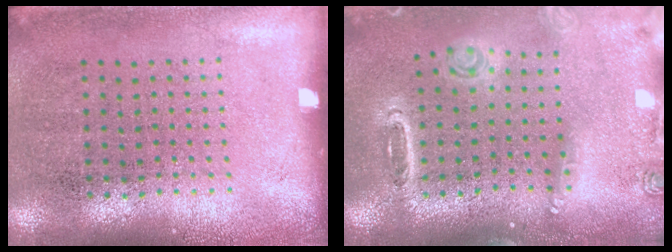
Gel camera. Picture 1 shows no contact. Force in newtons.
{"total": 1.5, "press": 1.5, "slide": 0.1}